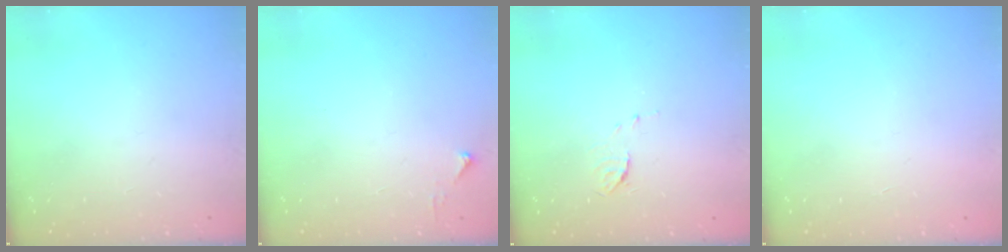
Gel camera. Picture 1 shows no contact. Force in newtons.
{"total": 3.1, "press": 3.1, "slide": 0.4}
{"total": 4.1, "press": 4.1, "slide": 0.2}
{"total": 1.5, "press": 1.5, "slide": 0.1}